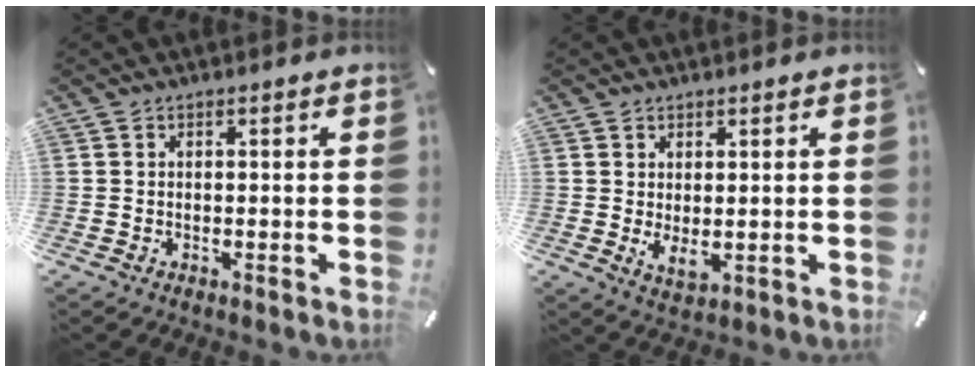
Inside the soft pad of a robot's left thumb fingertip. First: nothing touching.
{"total": 3.4, "force": [0.6, 1.8, 2.9], "torque": [-0.057, -0.009, 0.008]}